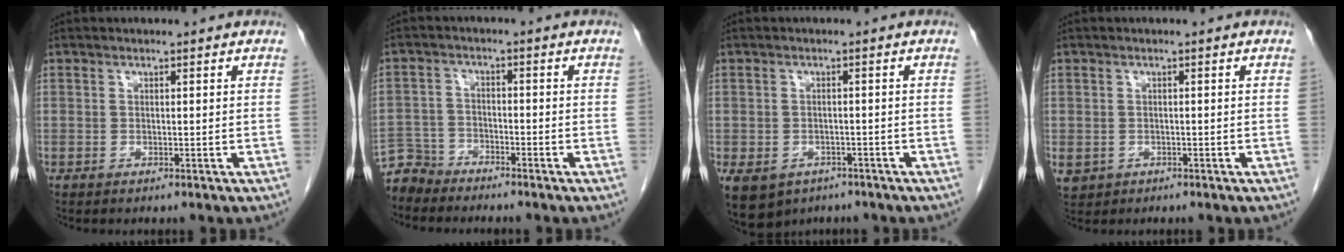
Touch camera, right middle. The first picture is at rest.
{"total": 4.6, "force": [-4.4, 1.1, -0.7], "torque": [0.014, -0.005, -0.087]}
{"total": 14.3, "force": [-7.7, 10.8, 5.5], "torque": [-0.166, -0.010, -0.094]}
{"total": 4.0, "force": [-1.8, 3.4, 1.1], "torque": [-0.027, -0.001, -0.023]}